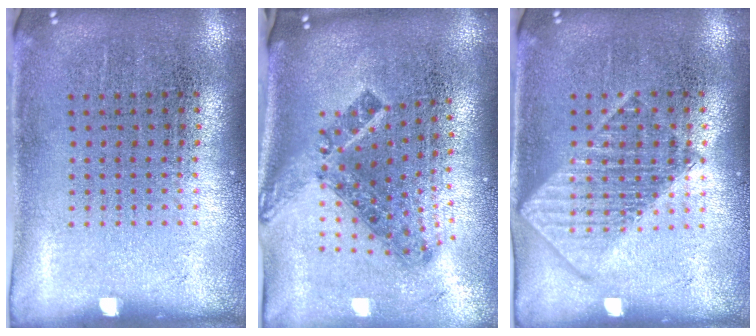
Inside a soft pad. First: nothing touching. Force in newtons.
{"total": 1.6, "press": 1.2, "slide": 1.1}
{"total": 1.3, "press": 1.3, "slide": 0.1}